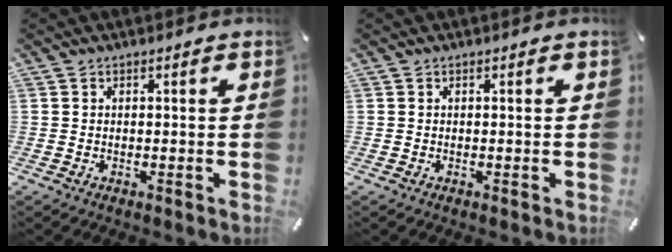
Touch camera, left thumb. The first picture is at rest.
{"total": 0.0}